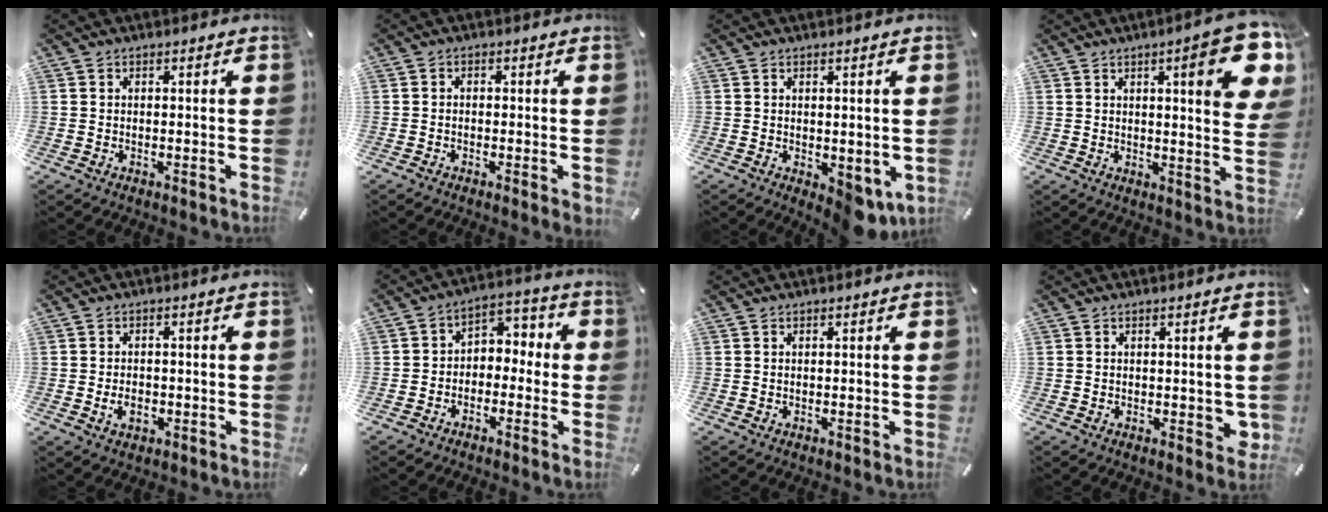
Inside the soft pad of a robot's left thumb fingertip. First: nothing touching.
{"total": 1.5, "force": [-0.9, 0.5, 1.1], "torque": [-0.018, 0.003, -0.016]}
{"total": 3.0, "force": [-0.6, 1.6, 2.5], "torque": [-0.031, 0.004, -0.007]}
{"total": 15.5, "force": [6.5, 3.4, 13.6], "torque": [-0.177, -0.037, 0.091]}
{"total": 3.5, "force": [-1.1, 2.3, 2.4], "torque": [-0.049, 0.002, -0.020]}
{"total": 5.1, "force": [-2.8, 4.1, 1.5], "torque": [-0.016, 0.023, -0.058]}
{"total": 0.0}
{"total": 2.4, "force": [0.2, 1.4, 1.9], "torque": [-0.009, -0.005, -0.001]}